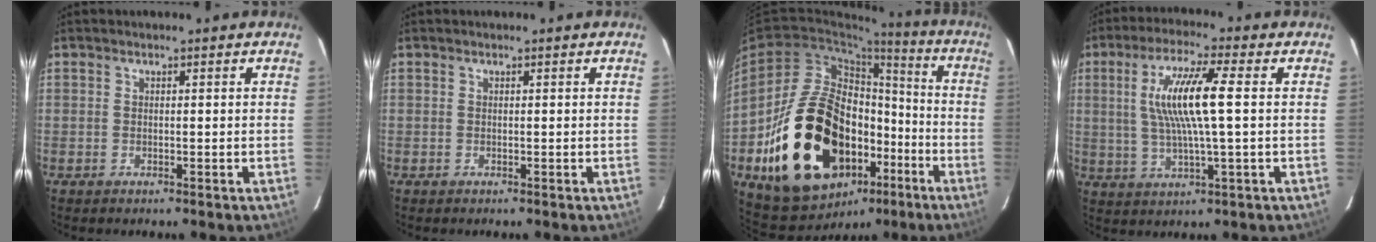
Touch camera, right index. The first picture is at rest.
{"total": 0.0}
{"total": 27.8, "force": [-9.3, 18.2, 19.0], "torque": [-0.364, 0.010, -0.113]}
{"total": 10.7, "force": [1.7, 0.2, 10.5], "torque": [-0.200, -0.002, 0.035]}